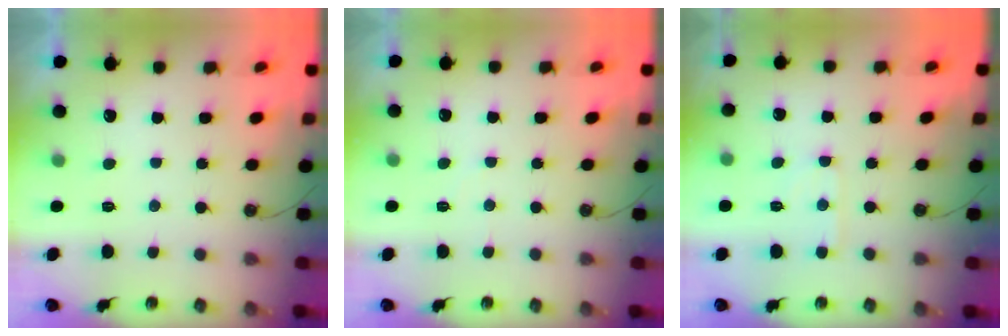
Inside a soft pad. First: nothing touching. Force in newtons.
{"total": 3.8, "press": 3.7, "slide": 0.6}
{"total": 3.4, "press": 3.3, "slide": 0.5}